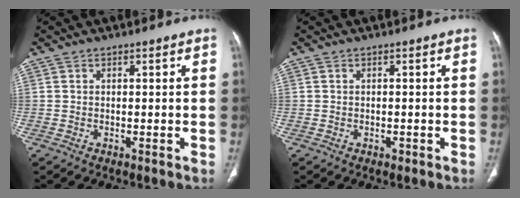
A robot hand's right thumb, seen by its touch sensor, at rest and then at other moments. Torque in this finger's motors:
{"motor_torque": [-0.43, 0.28, -0.20, 0.10, -0.01]}